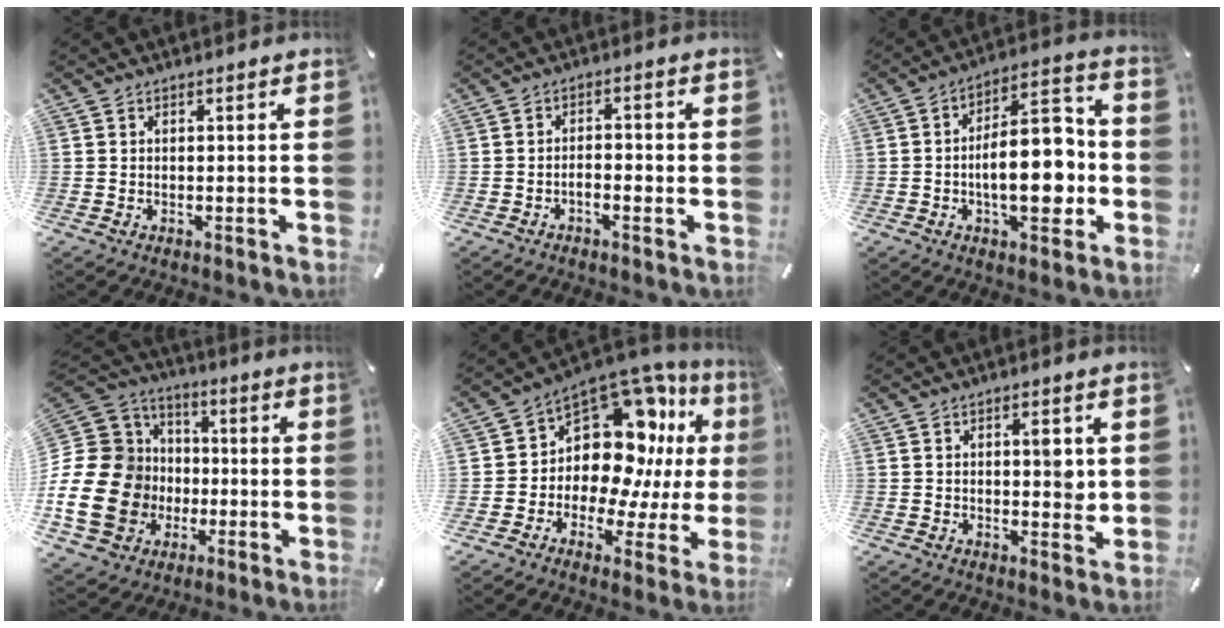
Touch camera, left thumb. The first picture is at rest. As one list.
[{"total": 2.7, "force": [-1.6, 0.8, 1.9], "torque": [-0.032, 0.008, -0.031]}, {"total": 15.7, "force": [-2.2, 7.6, 13.6], "torque": [-0.191, 0.004, -0.040]}, {"total": 24.2, "force": [-4.9, 20.5, 11.8], "torque": [-0.252, 0.018, -0.055]}, {"total": 16.2, "force": [5.9, 11.2, 10.1], "torque": [-0.155, -0.071, 0.102]}, {"total": 5.0, "force": [1.1, 2.5, 4.2], "torque": [-0.045, -0.009, 0.009]}]